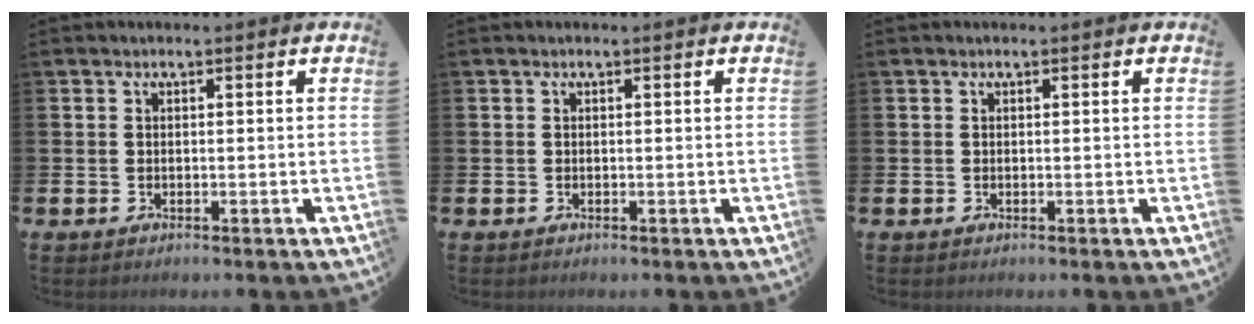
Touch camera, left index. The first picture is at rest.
{"total": 0.0}
{"total": 0.0}